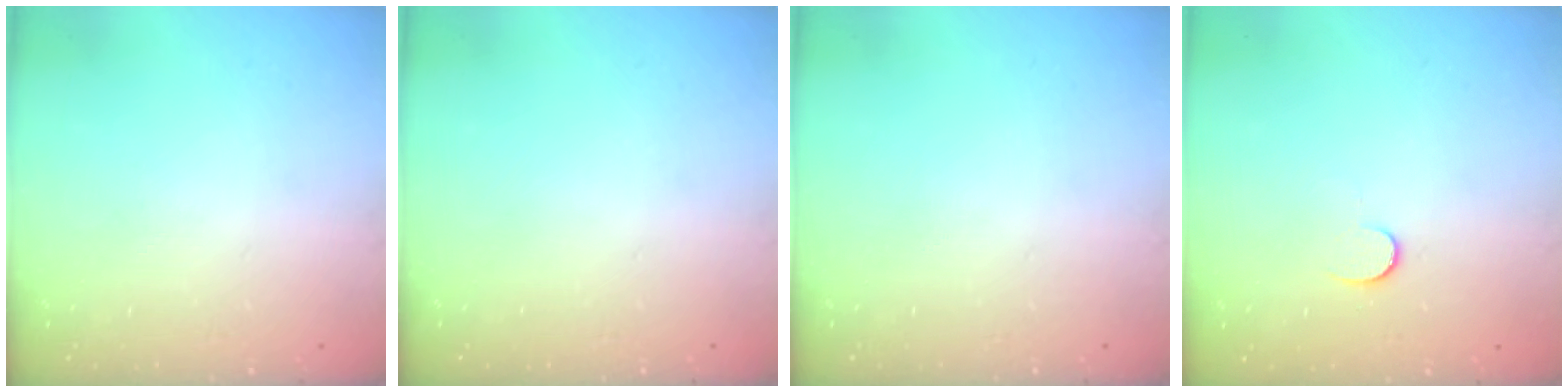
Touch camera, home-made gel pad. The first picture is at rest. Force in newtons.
{"total": 0.0}
{"total": 0.0}
{"total": 6.0, "press": 6.0, "slide": 0.5}